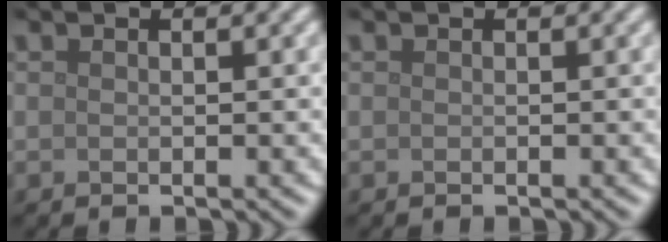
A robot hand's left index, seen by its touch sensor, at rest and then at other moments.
{"total": 0.0}